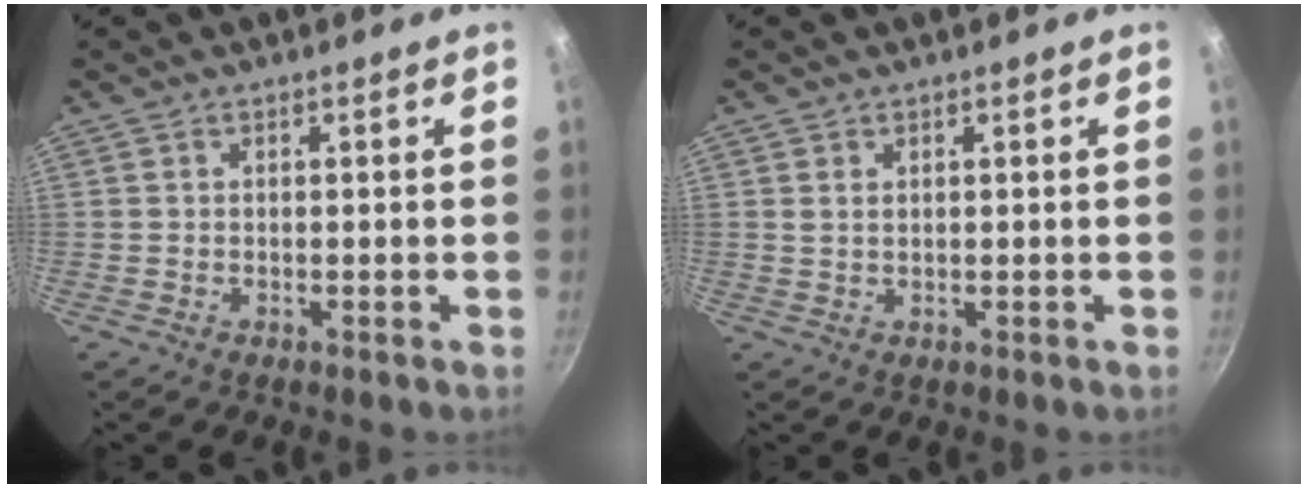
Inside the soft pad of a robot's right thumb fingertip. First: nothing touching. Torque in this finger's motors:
{"motor_torque": [-0.36, -0.02, -0.19, -0.11, -0.03]}